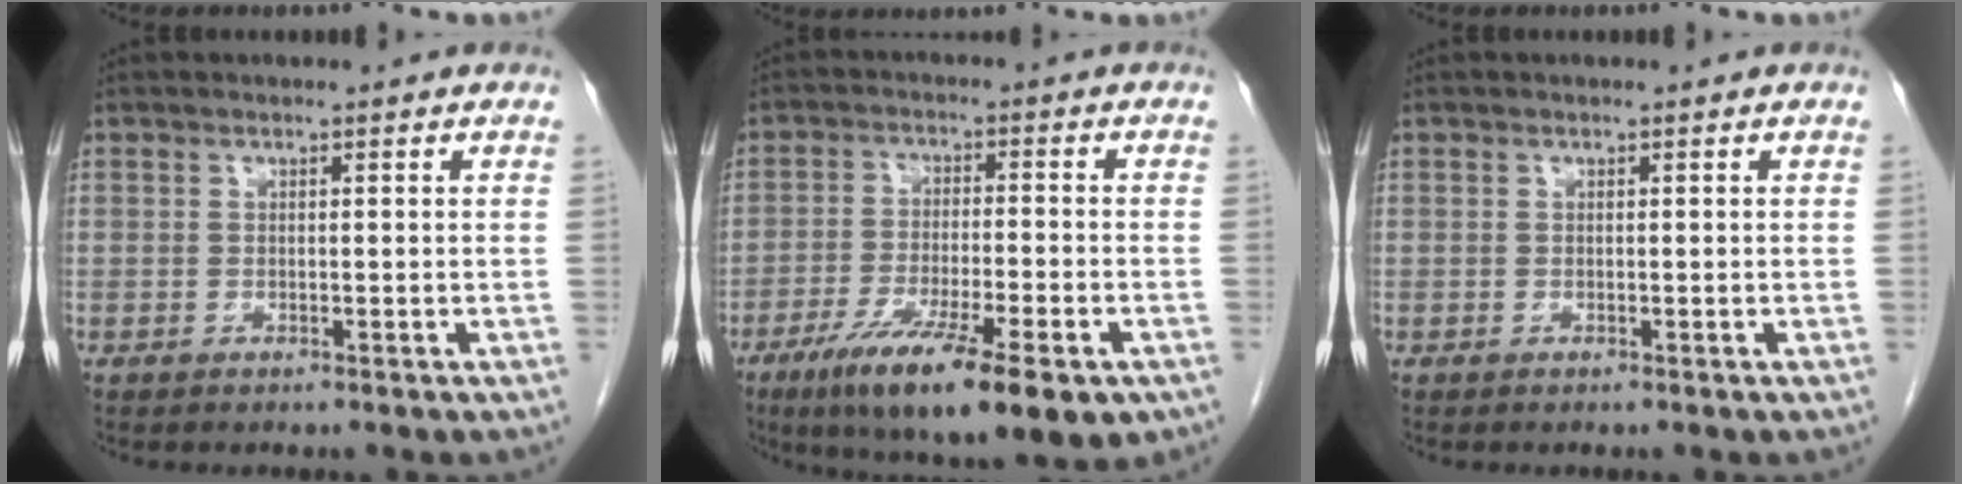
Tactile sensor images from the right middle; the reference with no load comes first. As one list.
[{"total": 16.1, "force": [-9.5, 2.9, 12.7], "torque": [-0.179, -0.035, -0.149]}, {"total": 0.0}]